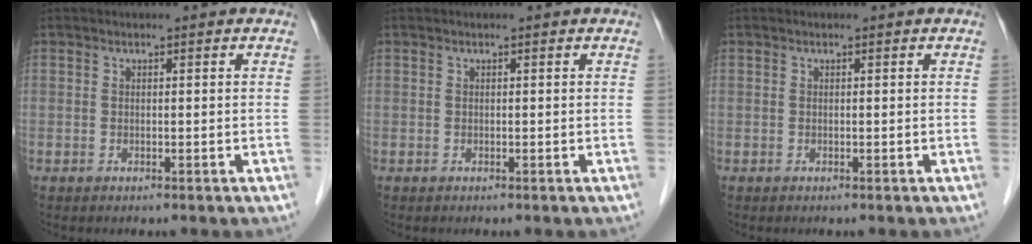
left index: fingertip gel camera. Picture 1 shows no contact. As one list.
[{"total": 0.0}, {"total": 0.0}]